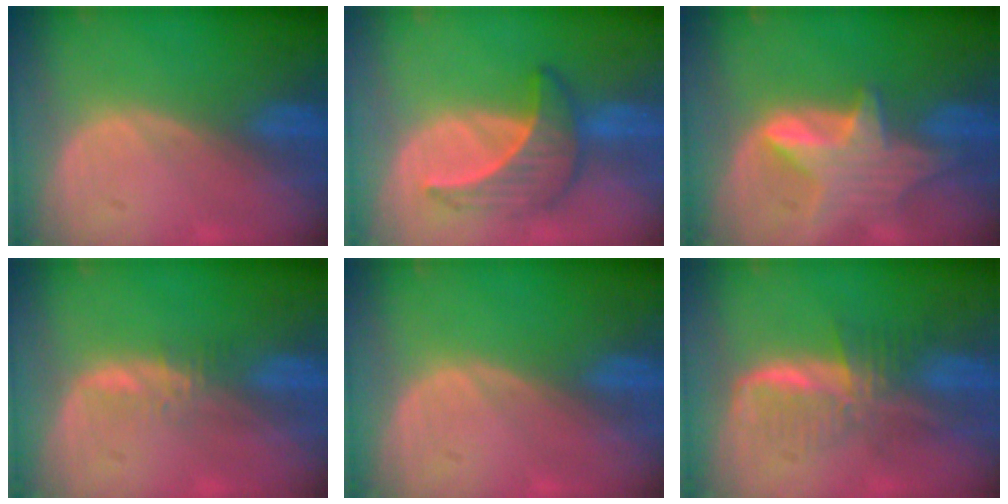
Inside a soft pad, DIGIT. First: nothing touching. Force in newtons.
{"total": 6.5, "press": 6.4, "slide": 1.0}
{"total": 6.6, "press": 6.4, "slide": 1.2}
{"total": 2.2, "press": 2.1, "slide": 0.2}
{"total": 0.0}
{"total": 6.2, "press": 6.1, "slide": 0.8}